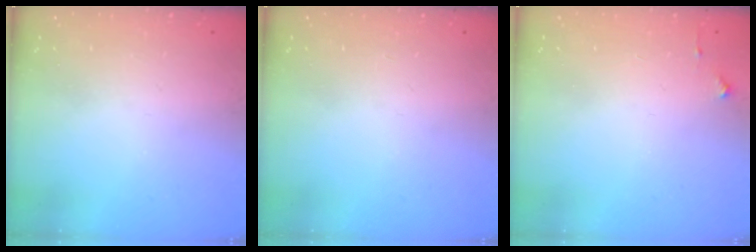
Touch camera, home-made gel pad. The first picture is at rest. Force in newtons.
{"total": 0.0}
{"total": 2.7, "press": 2.6, "slide": 0.4}